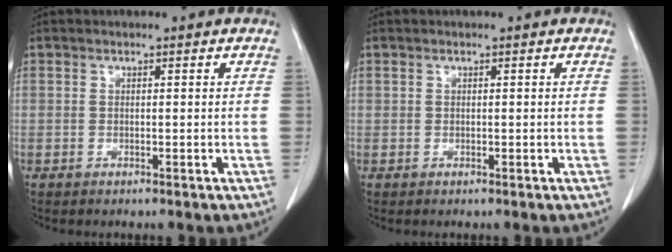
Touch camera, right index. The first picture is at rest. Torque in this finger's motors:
{"motor_torque": [-0.13, 0.11, -0.06, -0.01]}